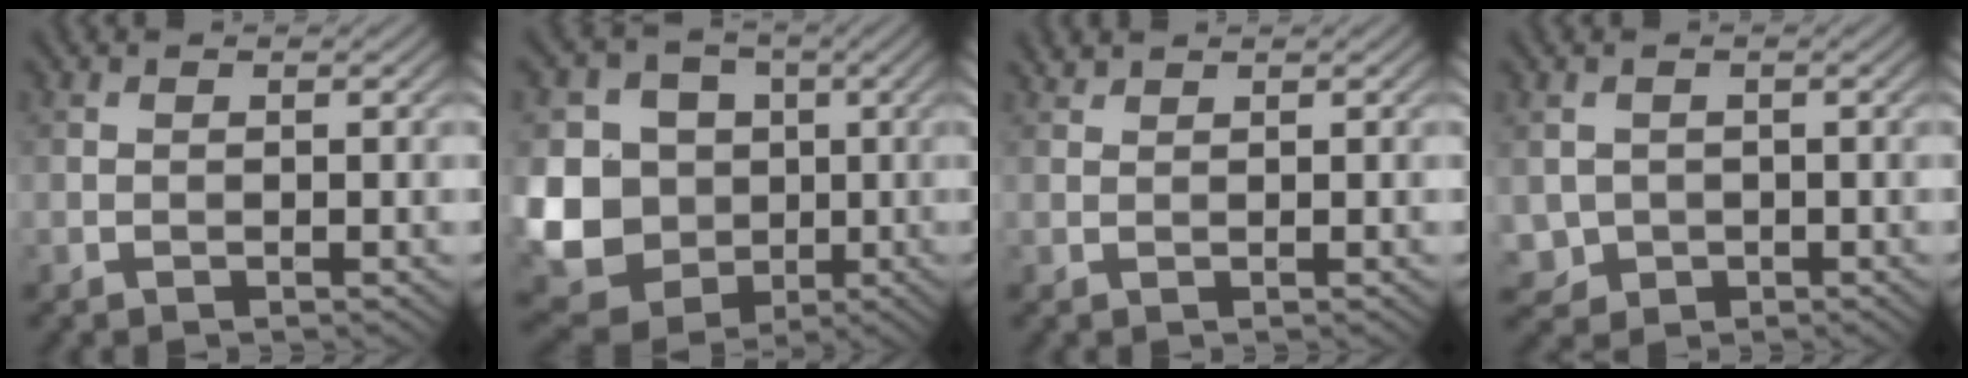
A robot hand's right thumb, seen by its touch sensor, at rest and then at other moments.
{"total": 17.5, "force": [-1.2, 16.2, 6.5], "torque": [-0.217, -0.016, -0.043]}
{"total": 0.9, "force": [0.9, 0.0, 0.1], "torque": [-0.007, 0.004, 0.022]}
{"total": 2.5, "force": [0.1, 2.5, 0.6], "torque": [-0.023, -0.013, 0.004]}